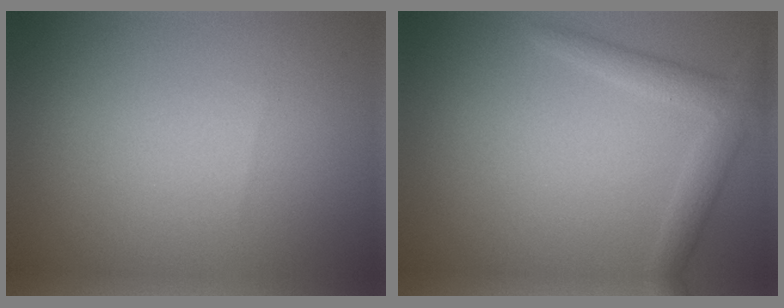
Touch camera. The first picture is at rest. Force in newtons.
{"total": 2.7, "press": 2.7, "slide": 0.1}